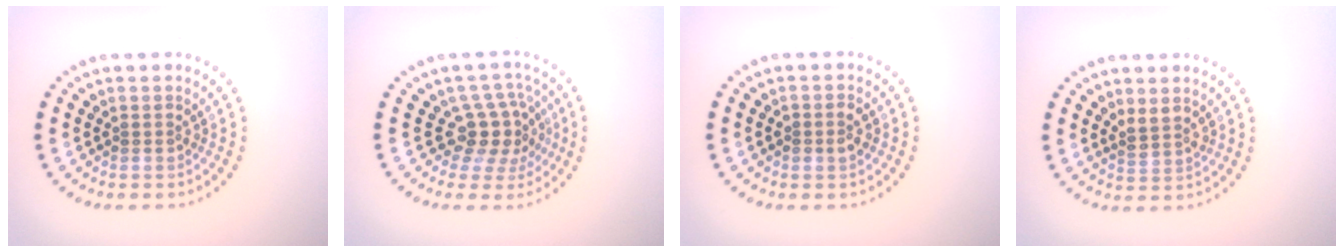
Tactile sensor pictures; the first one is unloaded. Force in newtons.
{"total": 3.7, "press": 2.8, "slide": 2.5}
{"total": 1.4, "press": 1.3, "slide": 0.2}
{"total": 1.4, "press": 1.2, "slide": 0.8}